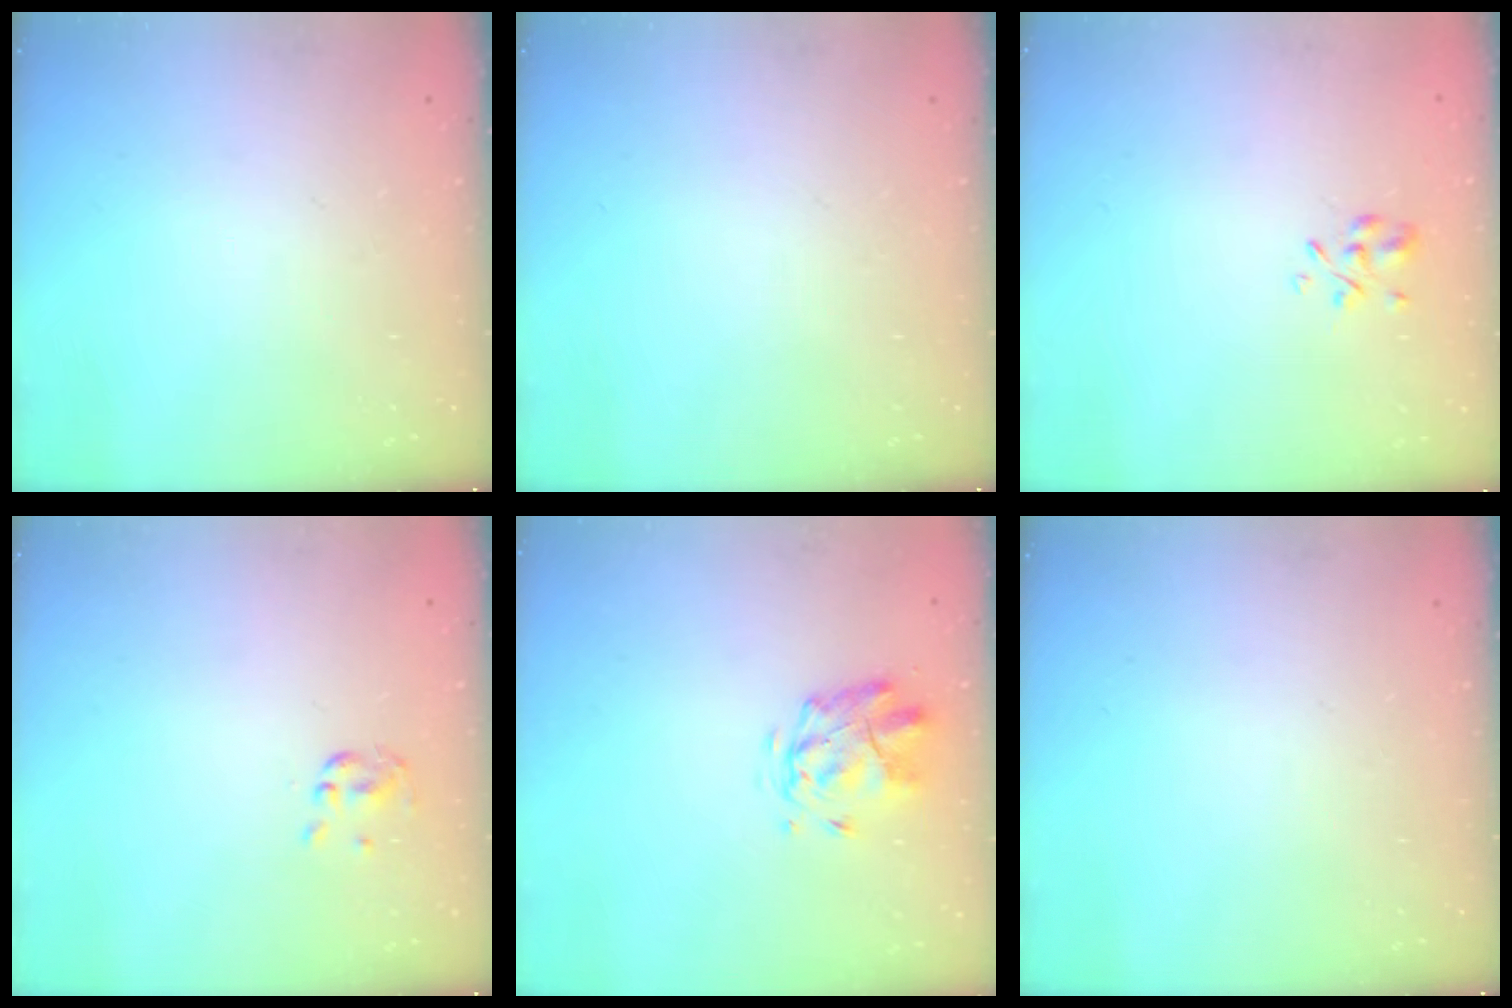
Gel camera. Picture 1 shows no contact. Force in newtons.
{"total": 0.0}
{"total": 2.8, "press": 2.6, "slide": 1.0}
{"total": 2.0, "press": 1.9, "slide": 0.5}
{"total": 2.8, "press": 2.4, "slide": 1.3}
{"total": 0.0}